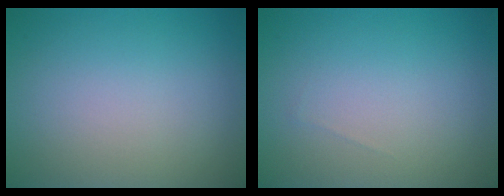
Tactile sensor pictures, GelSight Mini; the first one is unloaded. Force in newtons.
{"total": 0.0}